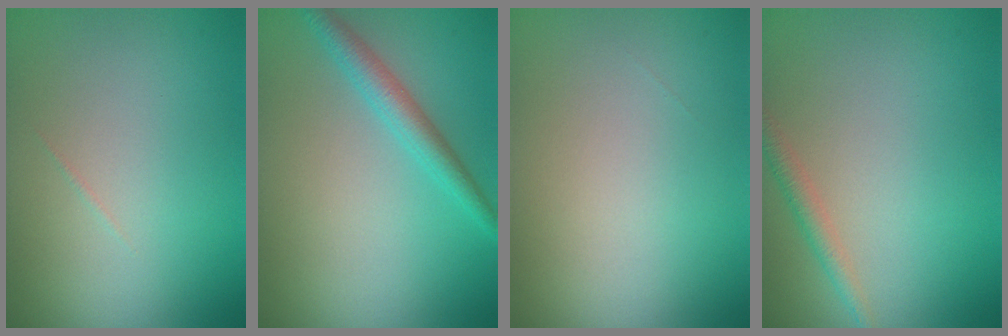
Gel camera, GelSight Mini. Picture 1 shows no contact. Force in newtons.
{"total": 2.5, "press": 2.5, "slide": 0.0}
{"total": 0.0}
{"total": 1.6, "press": 1.6, "slide": 0.1}